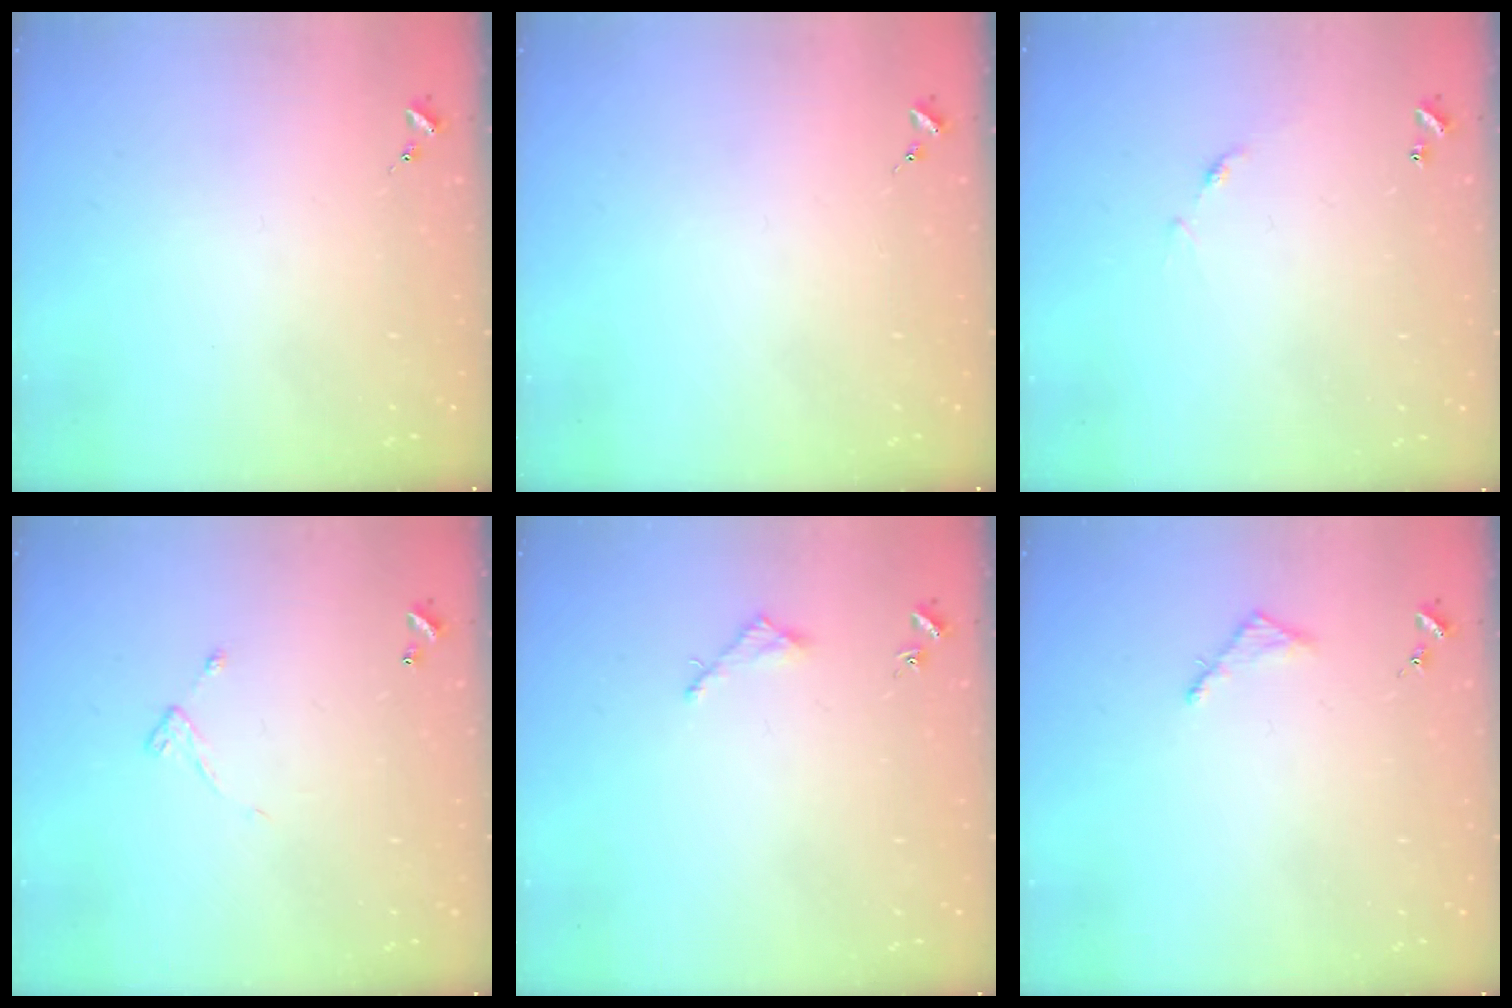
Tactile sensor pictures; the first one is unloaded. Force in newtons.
{"total": 0.0}
{"total": 6.4, "press": 6.4, "slide": 0.5}
{"total": 5.8, "press": 5.8, "slide": 0.4}
{"total": 2.0, "press": 2.0, "slide": 0.1}
{"total": 2.7, "press": 2.7, "slide": 0.3}